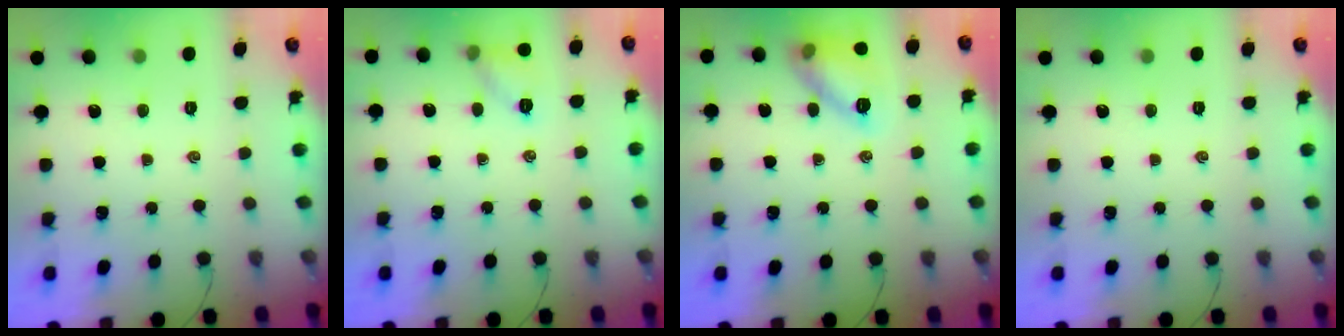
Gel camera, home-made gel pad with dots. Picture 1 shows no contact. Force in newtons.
{"total": 6.5, "press": 6.5, "slide": 0.8}
{"total": 11.9, "press": 11.9, "slide": 0.3}
{"total": 0.0}